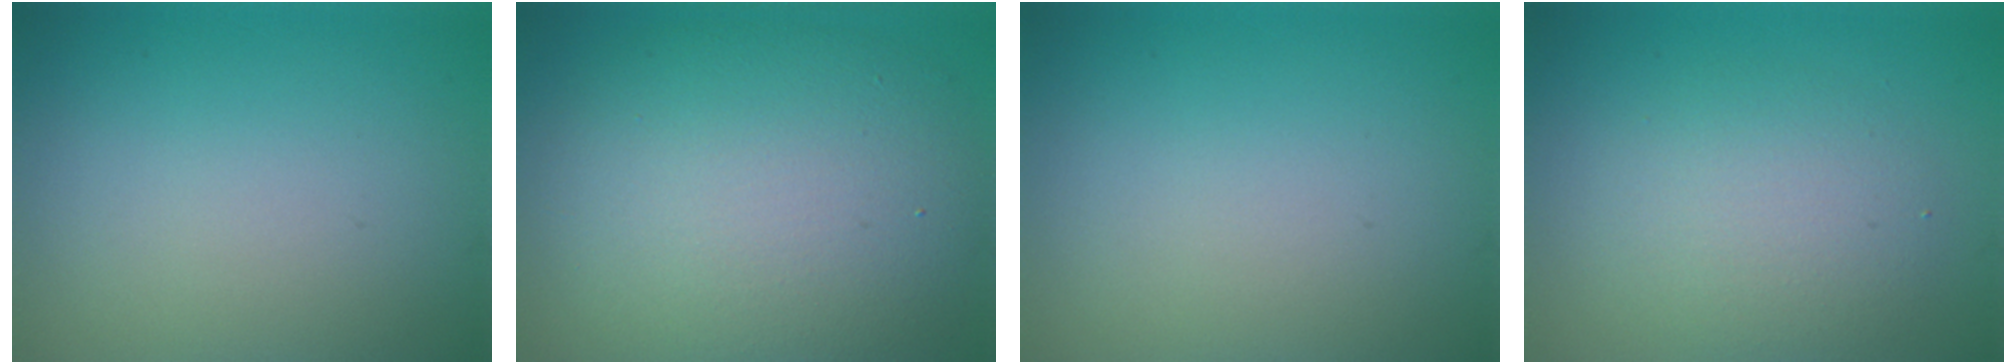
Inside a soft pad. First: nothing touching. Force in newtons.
{"total": 11.8, "press": 11.7, "slide": 0.9}
{"total": 0.0}
{"total": 3.7, "press": 3.6, "slide": 0.3}